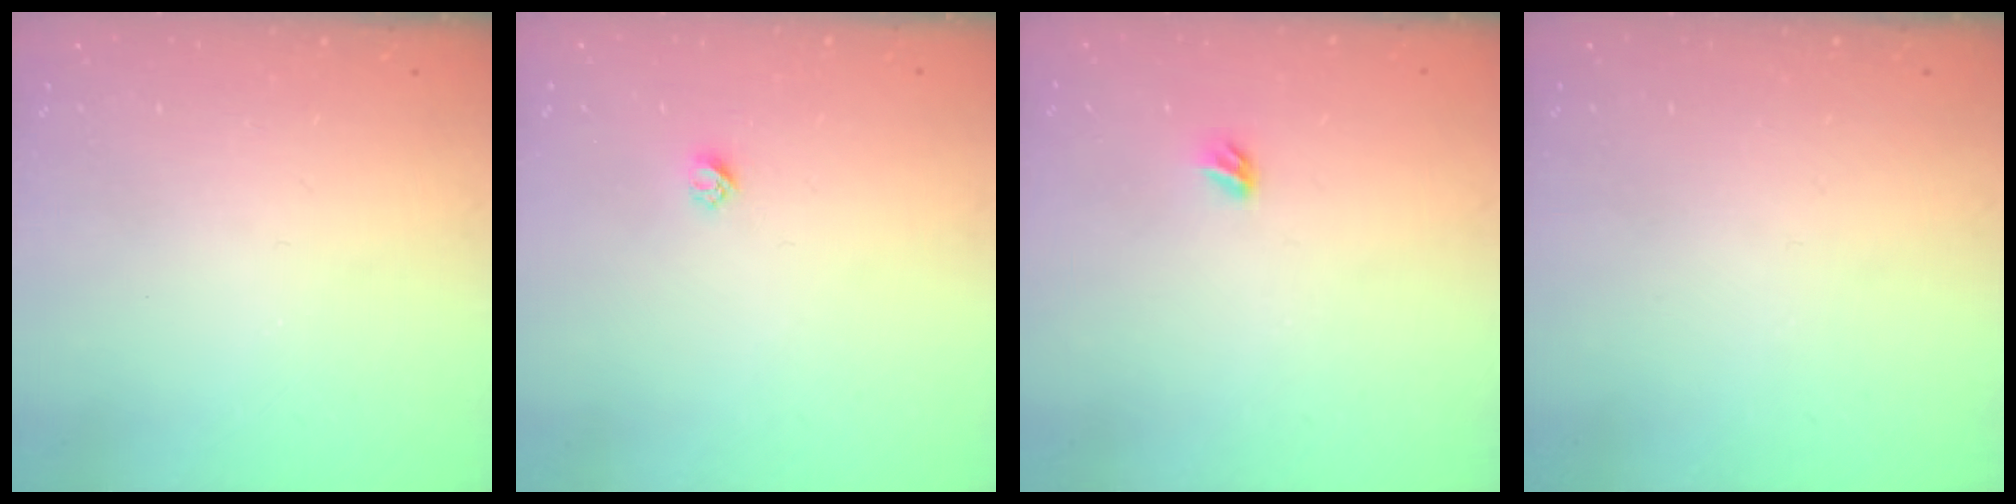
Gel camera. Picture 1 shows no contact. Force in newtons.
{"total": 2.4, "press": 2.4, "slide": 0.2}
{"total": 3.2, "press": 3.1, "slide": 0.8}
{"total": 0.0}